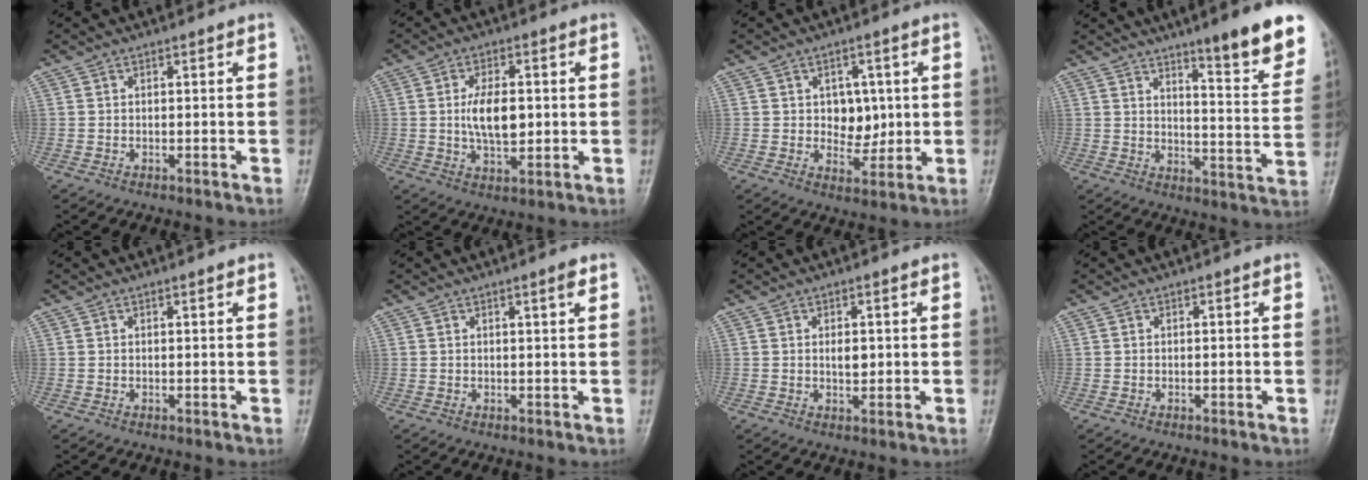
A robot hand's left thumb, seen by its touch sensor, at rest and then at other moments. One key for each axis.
{"total": 8.1, "fx": 0.4, "fy": 4.2, "fz": 6.9, "tx": -0.114, "ty": -0.007, "tz": 0.007}
{"total": 6.8, "fx": 1.0, "fy": 5.0, "fz": 4.5, "tx": -0.026, "ty": -0.008, "tz": 0.021}
{"total": 14.9, "fx": 9.8, "fy": 2.5, "fz": 10.9, "tx": -0.112, "ty": -0.065, "tz": 0.140}
{"total": 0.5, "fx": 0.4, "fy": 0.1, "fz": 0.4, "tx": -0.007, "ty": -0.001, "tz": 0.004}
{"total": 1.6, "fx": 0.9, "fy": 0.1, "fz": 1.3, "tx": -0.021, "ty": -0.004, "tz": 0.014}
{"total": 2.5, "fx": 0.4, "fy": 1.4, "fz": 2.0, "tx": -0.027, "ty": -0.003, "tz": 0.009}
{"total": 0.0}